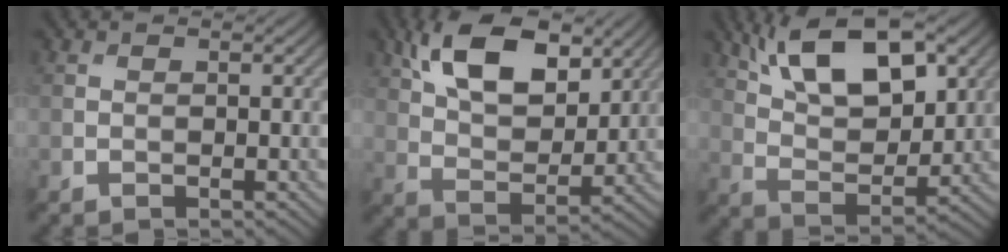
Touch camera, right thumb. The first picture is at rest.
{"total": 12.8, "force": [6.5, 6.5, 8.9], "torque": [-0.172, 0.007, 0.117]}
{"total": 13.0, "force": [6.7, 5.8, 9.5], "torque": [-0.171, 0.007, 0.112]}